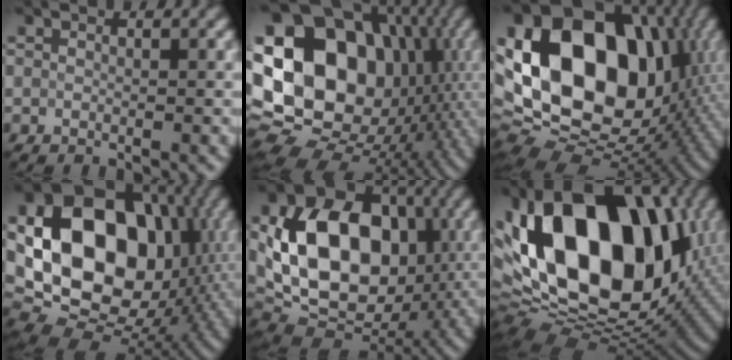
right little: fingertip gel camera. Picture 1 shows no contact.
{"total": 21.4, "force": [1.2, 16.3, 13.9], "torque": [-0.261, 0.015, 0.034]}
{"total": 21.2, "force": [3.3, 15.2, 14.4], "torque": [-0.305, 0.020, 0.071]}
{"total": 19.5, "force": [2.6, 14.6, 12.7], "torque": [-0.253, 0.002, 0.061]}
{"total": 15.1, "force": [1.2, 10.7, 10.6], "torque": [-0.178, 0.007, 0.017]}
{"total": 19.9, "force": [2.4, 13.2, 14.7], "torque": [-0.300, 0.010, 0.049]}